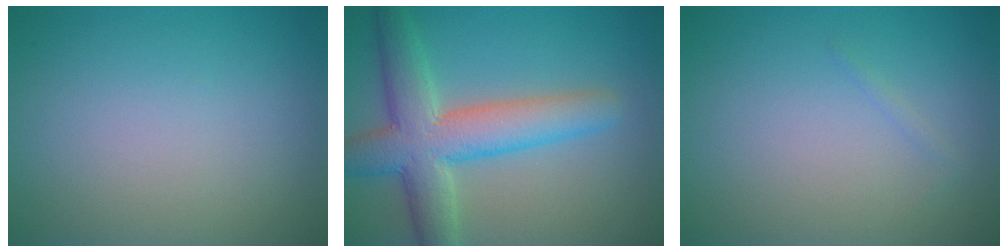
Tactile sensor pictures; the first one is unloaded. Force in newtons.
{"total": 7.3, "press": 7.3, "slide": 0.4}
{"total": 0.5, "press": 0.5, "slide": 0.0}